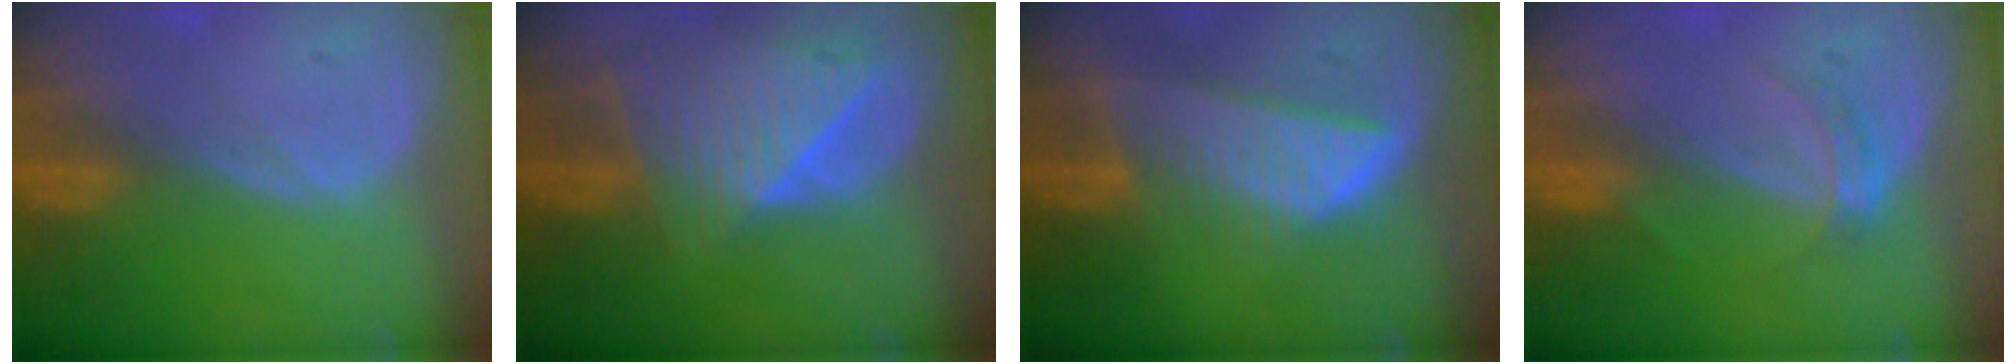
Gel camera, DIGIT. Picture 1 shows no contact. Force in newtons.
{"total": 9.2, "press": 8.3, "slide": 4.0}
{"total": 8.3, "press": 7.3, "slide": 3.9}
{"total": 2.8, "press": 2.5, "slide": 1.3}